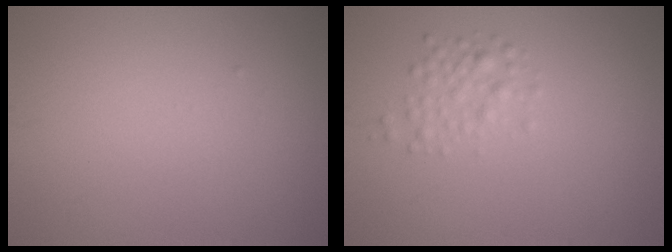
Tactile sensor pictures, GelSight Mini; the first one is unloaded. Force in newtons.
{"total": 1.8, "press": 1.8, "slide": 0.1}